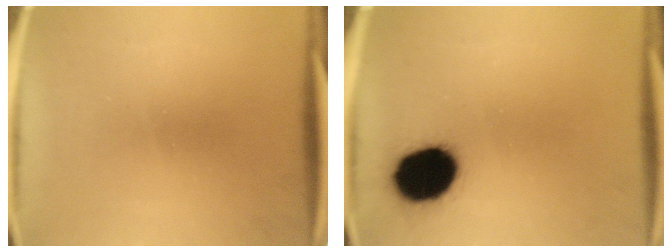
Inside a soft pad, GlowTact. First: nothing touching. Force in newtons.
{"total": 16.2}